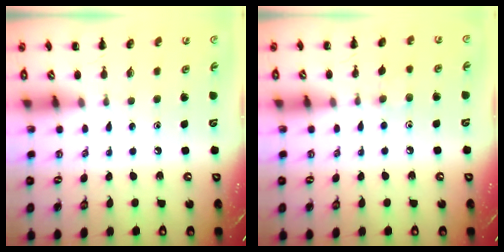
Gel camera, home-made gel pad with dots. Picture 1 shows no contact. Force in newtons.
{"total": 6.7, "press": 6.4, "slide": 2.1}